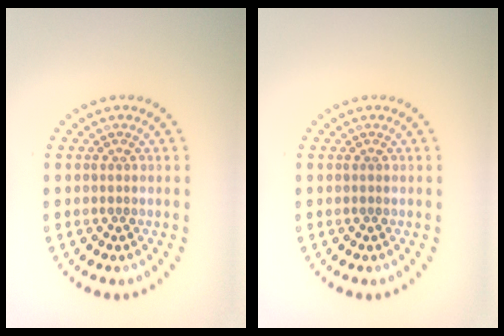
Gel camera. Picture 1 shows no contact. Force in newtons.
{"total": 0.0}